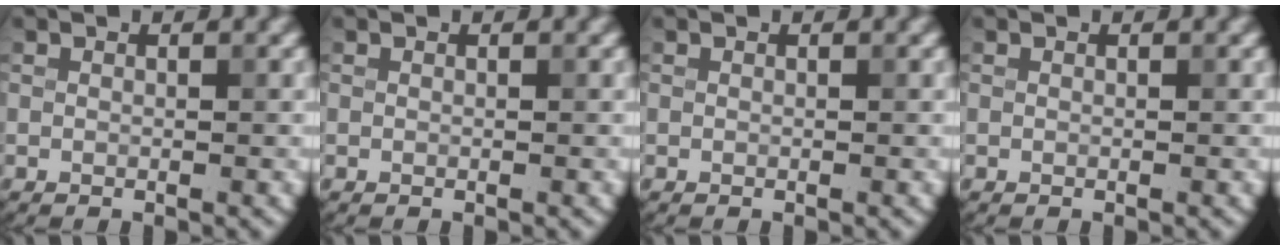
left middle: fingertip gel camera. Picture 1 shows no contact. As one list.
[{"total": 0.0}, {"total": 0.0}, {"total": 0.0}]